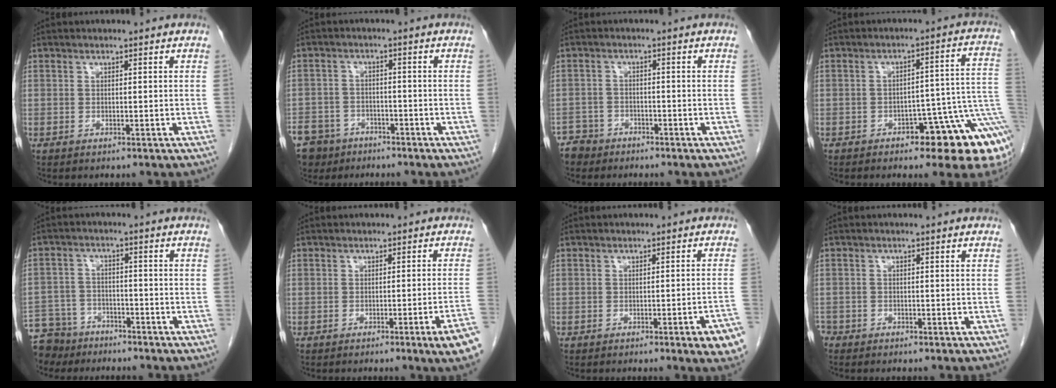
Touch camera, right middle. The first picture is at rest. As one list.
[{"total": 11.8, "force": [-8.0, 8.2, 3.0], "torque": [-0.098, -0.003, -0.123]}, {"total": 4.3, "force": [-3.4, 2.6, -0.6], "torque": [0.011, 0.004, -0.069]}, {"total": 11.6, "force": [-5.4, 3.5, 9.7], "torque": [-0.068, 0.029, -0.066]}, {"total": 10.0, "force": [-8.3, 5.4, 1.3], "torque": [-0.040, 0.005, -0.141]}, {"total": 6.2, "force": [-3.5, -1.3, 4.9], "torque": [-0.051, -0.009, -0.052]}, {"total": 5.4, "force": [-3.1, -0.1, 4.5], "torque": [-0.043, -0.008, -0.040]}, {"total": 2.1, "force": [-1.7, 1.2, 0.2], "torque": [-0.011, 0.001, -0.033]}]